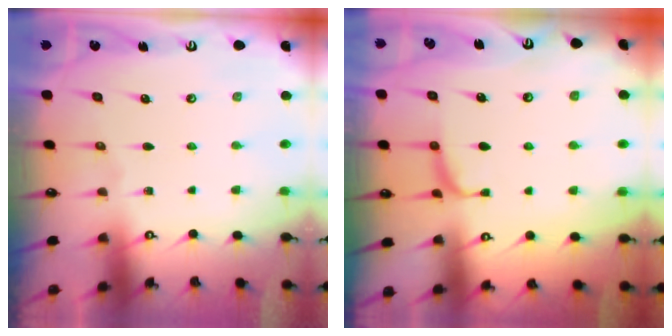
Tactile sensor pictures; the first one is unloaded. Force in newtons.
{"total": 0.9, "press": 0.7, "slide": 0.5}